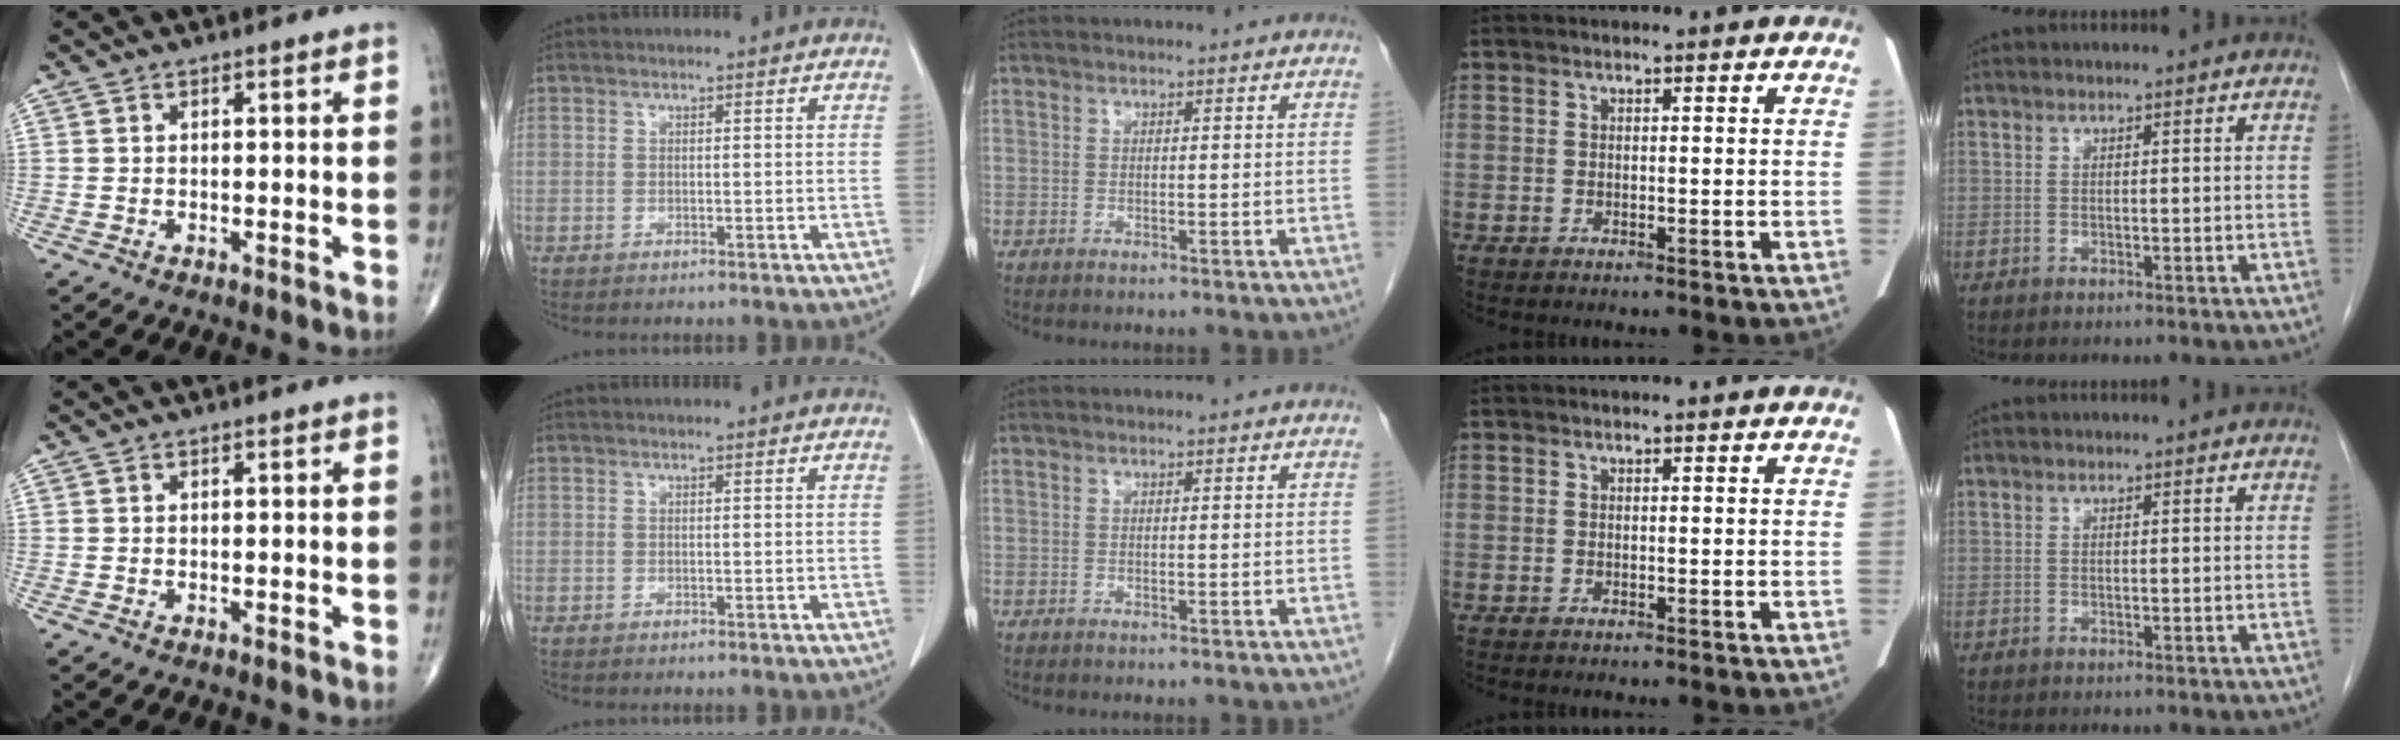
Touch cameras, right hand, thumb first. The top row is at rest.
{}